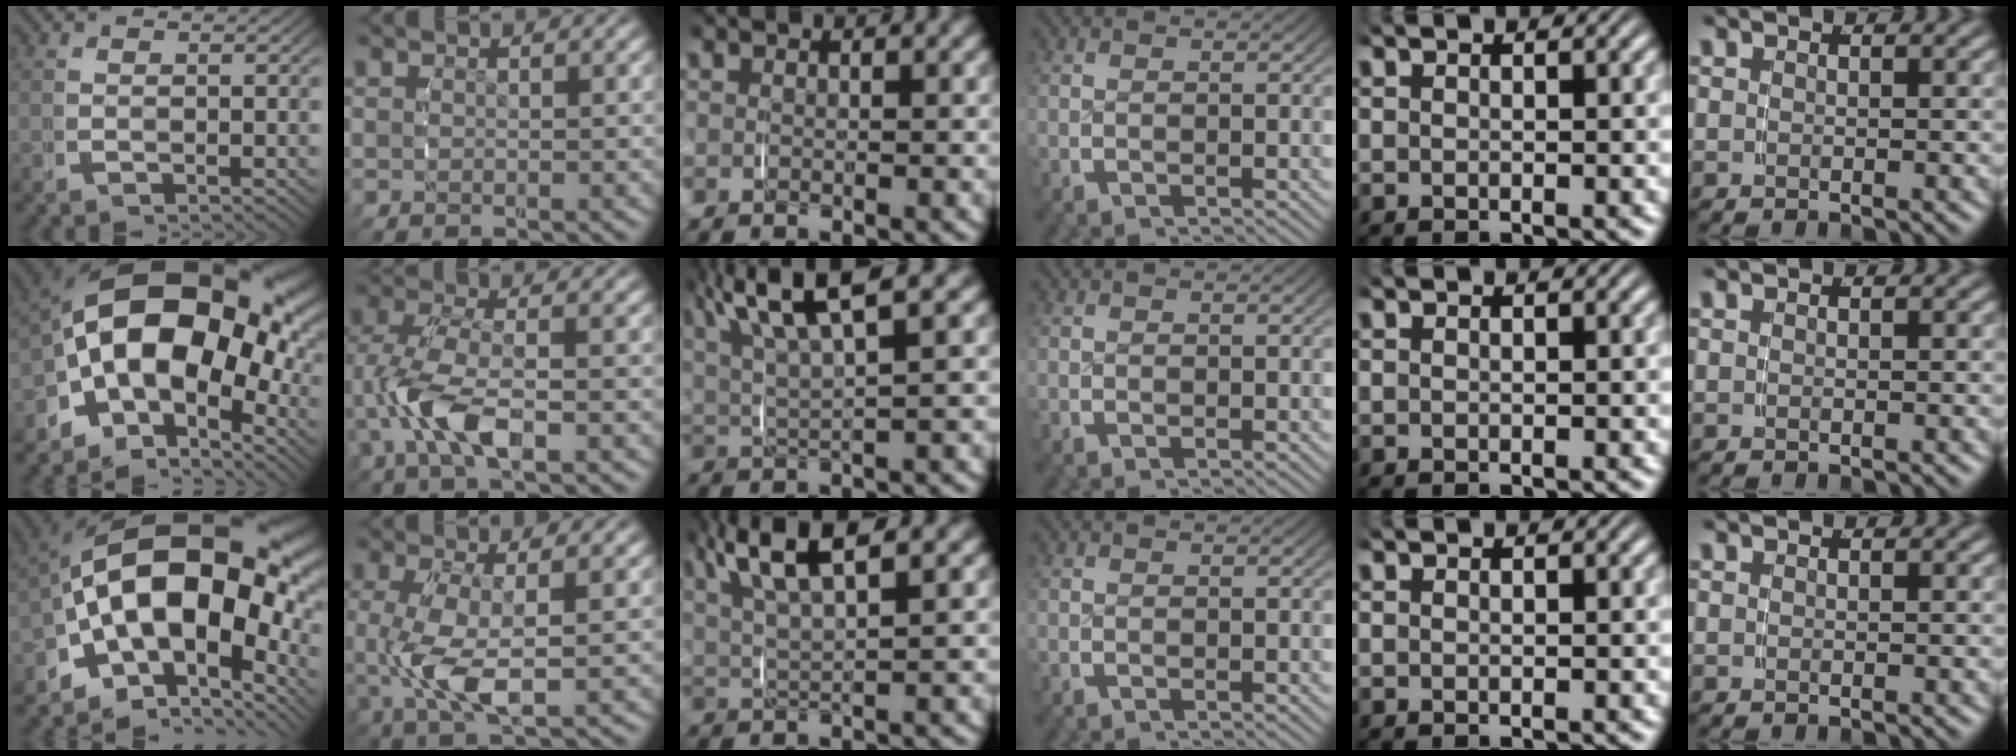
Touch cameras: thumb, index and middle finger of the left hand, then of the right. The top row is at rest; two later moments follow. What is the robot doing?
{"motion": "grasp_and_lifting", "object": "paper plate"}